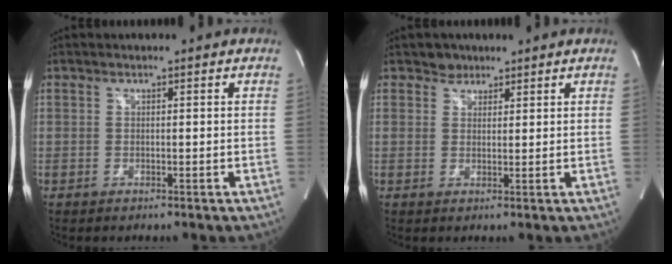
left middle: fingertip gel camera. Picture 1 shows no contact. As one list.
[{"total": 2.1, "force": [1.6, 1.4, -0.1], "torque": [0.003, -0.001, 0.022]}]